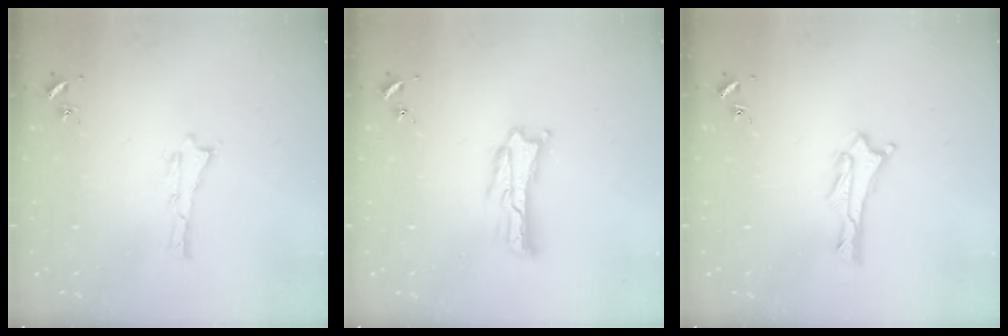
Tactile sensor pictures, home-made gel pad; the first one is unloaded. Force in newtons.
{"total": 2.8, "press": 2.7, "slide": 0.4}
{"total": 1.9, "press": 1.9, "slide": 0.1}